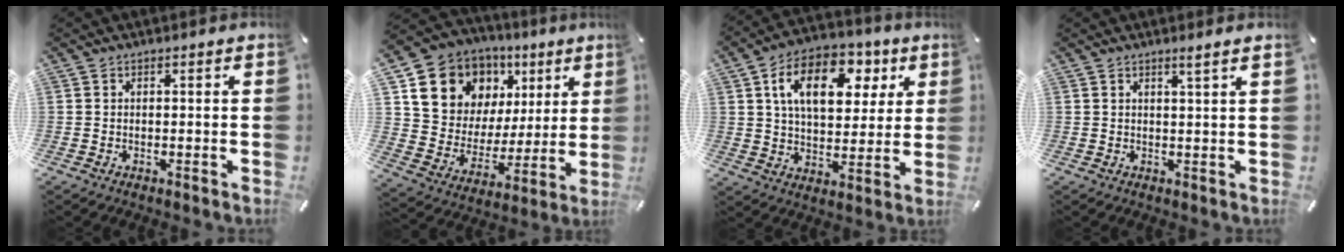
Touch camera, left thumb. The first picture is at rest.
{"total": 13.1, "force": [7.5, 10.5, 2.5], "torque": [-0.061, -0.062, 0.147]}
{"total": 15.8, "force": [6.4, 10.1, 10.4], "torque": [-0.159, -0.011, 0.109]}
{"total": 2.2, "force": [1.6, -0.3, 1.6], "torque": [-0.032, -0.004, 0.027]}